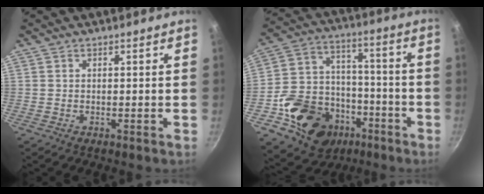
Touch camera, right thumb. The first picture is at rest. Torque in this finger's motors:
{"motor_torque": [1.89, 0.94, 0.95, -1.07, 0.12]}